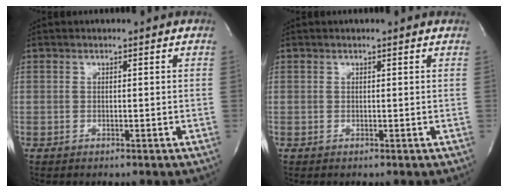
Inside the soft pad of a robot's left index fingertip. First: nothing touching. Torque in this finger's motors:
{"motor_torque": [0.20, -0.02, -0.03, -0.02]}